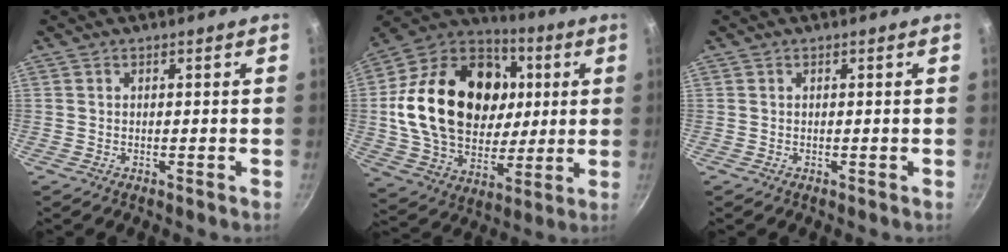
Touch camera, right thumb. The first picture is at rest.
{"total": 29.4, "force": [4.6, 21.2, 19.8], "torque": [-0.328, 0.012, 0.084]}
{"total": 0.0}